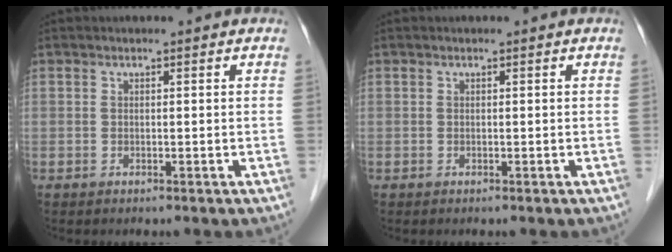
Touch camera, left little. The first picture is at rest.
{"total": 0.0}